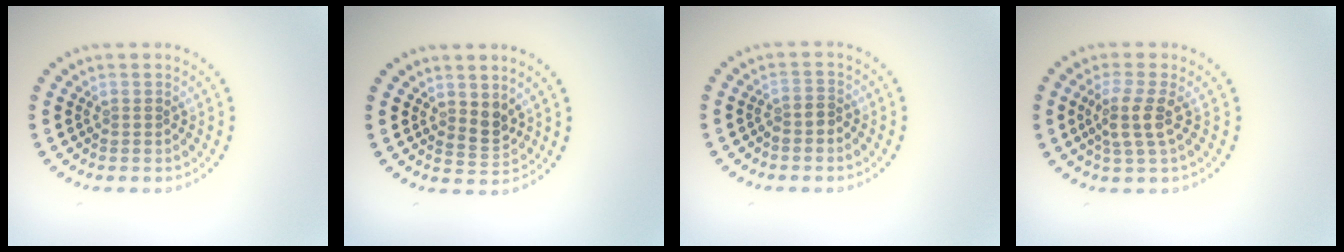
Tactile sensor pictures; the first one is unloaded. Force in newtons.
{"total": 1.8, "press": 1.6, "slide": 0.9}
{"total": 1.2, "press": 0.8, "slide": 0.9}
{"total": 2.7, "press": 2.2, "slide": 1.6}